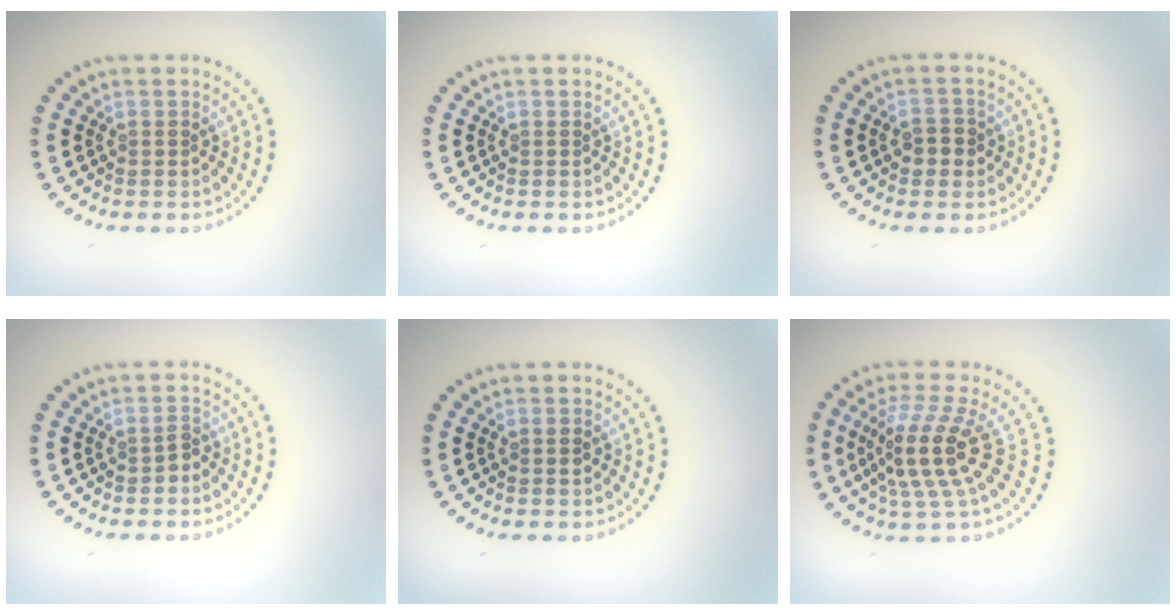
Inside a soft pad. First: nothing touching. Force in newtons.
{"total": 0.0}
{"total": 1.9, "press": 1.8, "slide": 0.3}
{"total": 1.2, "press": 1.2, "slide": 0.3}
{"total": 1.2, "press": 1.2, "slide": 0.0}
{"total": 5.0, "press": 4.0, "slide": 3.0}